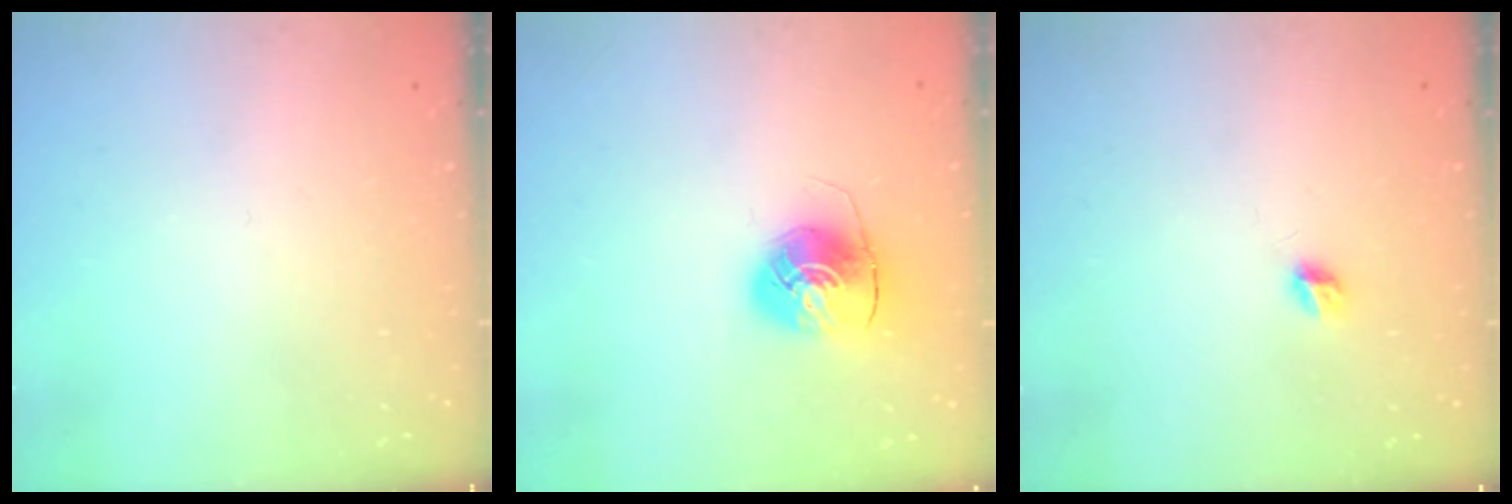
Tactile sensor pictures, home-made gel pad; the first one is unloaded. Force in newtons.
{"total": 8.6, "press": 8.6, "slide": 0.6}
{"total": 5.0, "press": 5.0, "slide": 0.4}